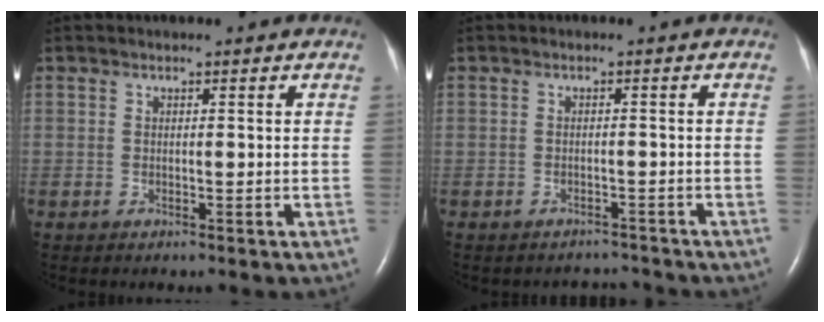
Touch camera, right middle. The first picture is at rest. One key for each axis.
{"total": 2.4, "fx": -2.3, "fy": 0.5, "fz": -0.6, "tx": 0.008, "ty": -0.002, "tz": -0.031}